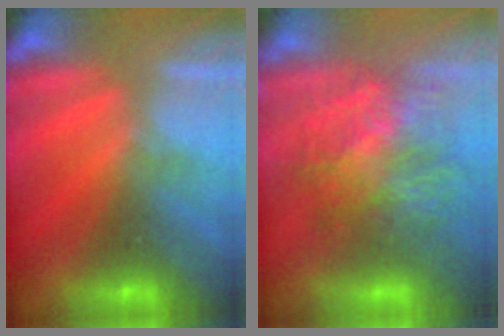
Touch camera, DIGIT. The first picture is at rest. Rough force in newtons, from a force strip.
{"total": 9.3}